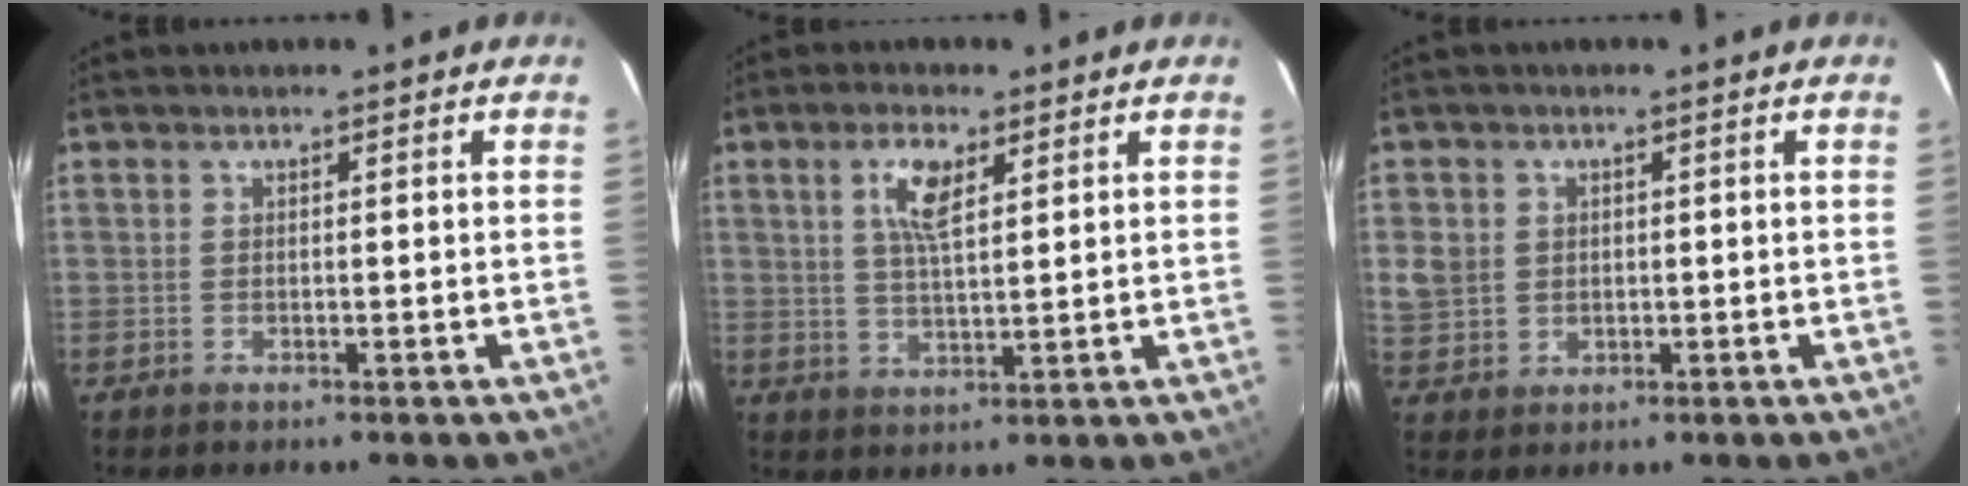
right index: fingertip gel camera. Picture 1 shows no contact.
{"total": 5.8, "force": [2.6, 2.0, 4.8], "torque": [-0.091, 0.006, 0.051]}
{"total": 6.3, "force": [0.6, 5.9, 2.2], "torque": [-0.058, 0.008, 0.019]}